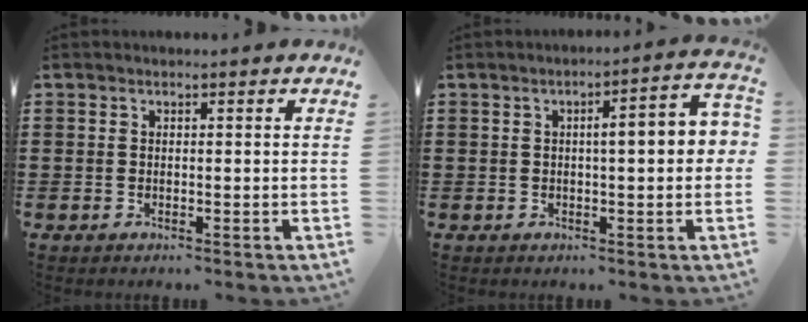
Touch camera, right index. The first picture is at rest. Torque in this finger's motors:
{"motor_torque": [1.04, -0.22, 0.27, 0.10]}